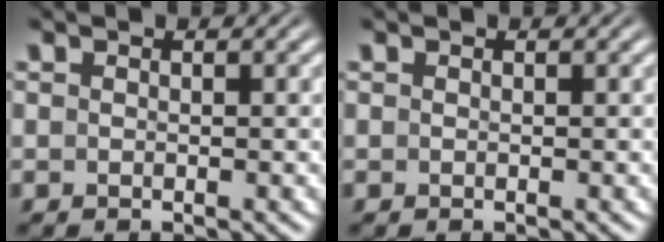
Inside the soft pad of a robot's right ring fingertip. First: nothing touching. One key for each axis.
{"total": 0.0}